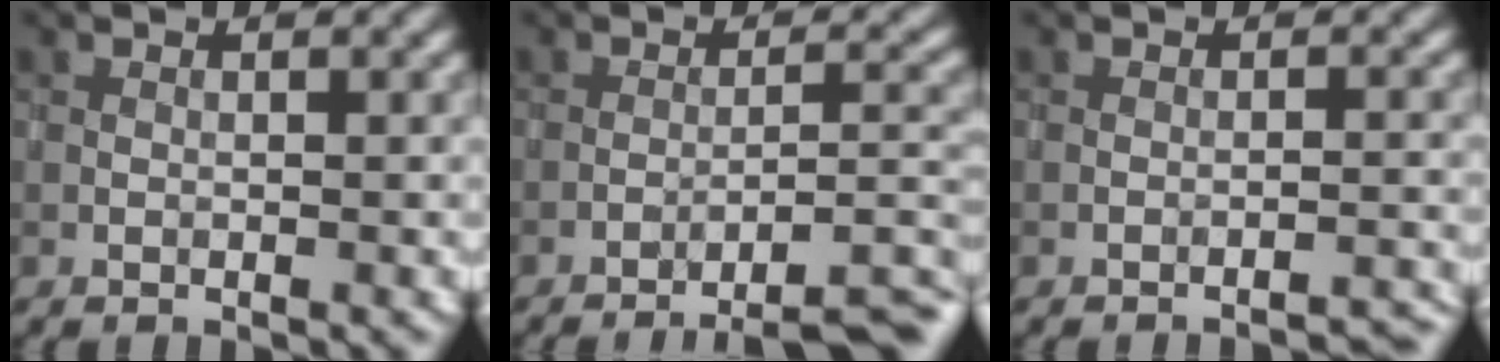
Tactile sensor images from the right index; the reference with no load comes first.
{"total": 8.2, "force": [-6.9, 1.2, 4.2], "torque": [-0.040, 0.018, -0.079]}
{"total": 2.9, "force": [-2.7, 0.3, 0.7], "torque": [-0.002, 0.016, -0.033]}